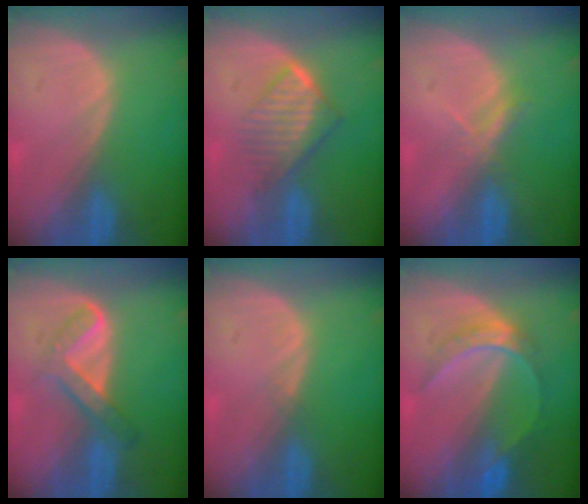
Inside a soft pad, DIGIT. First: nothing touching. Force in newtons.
{"total": 6.6, "press": 5.9, "slide": 3.0}
{"total": 2.3, "press": 2.1, "slide": 0.9}
{"total": 5.3, "press": 5.0, "slide": 1.6}
{"total": 0.5, "press": 0.5, "slide": 0.1}
{"total": 6.5, "press": 5.6, "slide": 3.4}